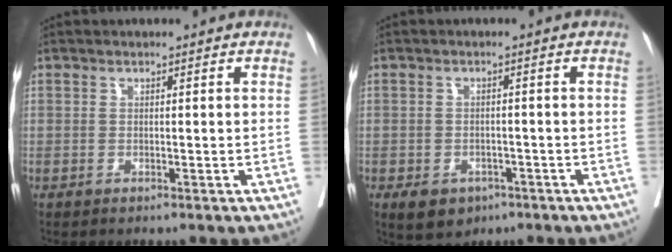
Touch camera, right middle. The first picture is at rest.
{"total": 4.7, "force": [-2.8, 3.2, 2.0], "torque": [-0.035, -0.003, -0.035]}